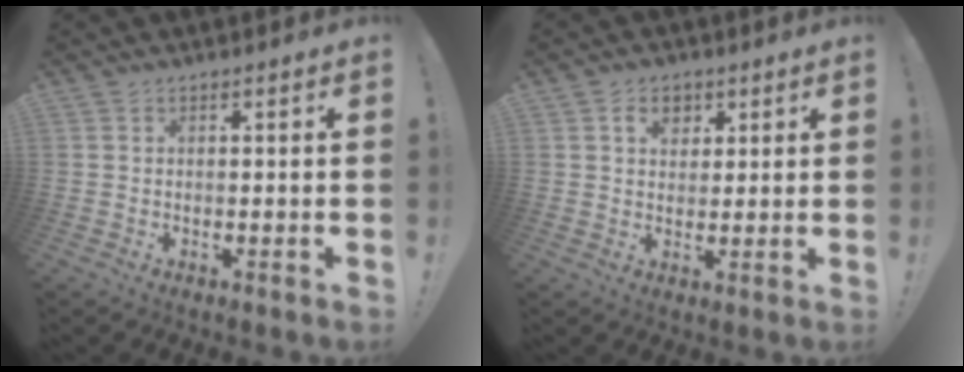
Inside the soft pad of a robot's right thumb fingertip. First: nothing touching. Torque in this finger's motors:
{"motor_torque": [-0.38, 0.10, 0.00, 0.09, 0.00]}